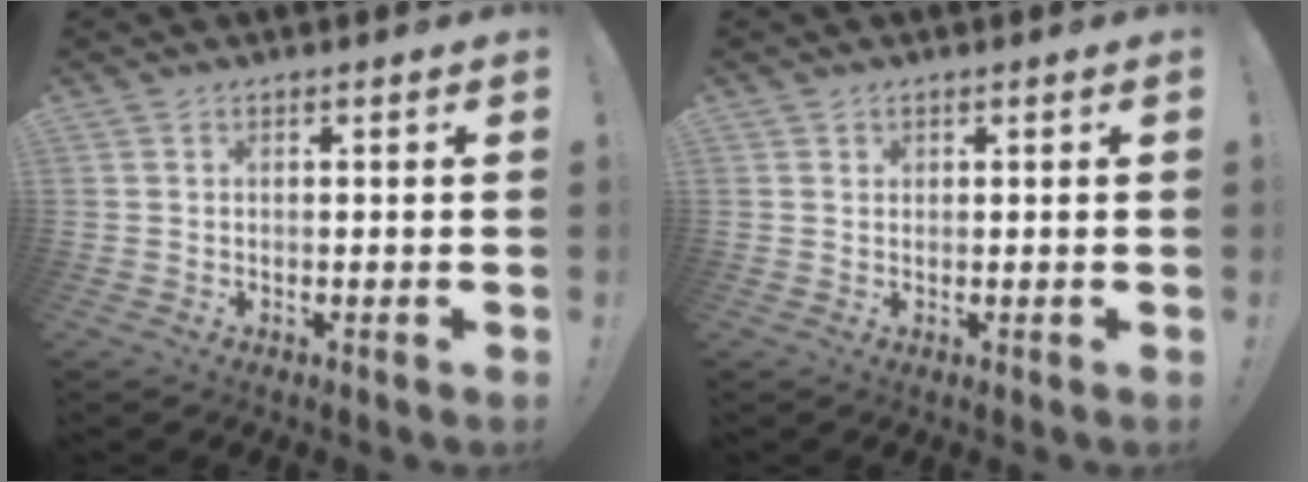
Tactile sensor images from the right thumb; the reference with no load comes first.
{"total": 0.8, "force": [0.6, 0.5, 0.0], "torque": [0.004, -0.002, 0.012]}